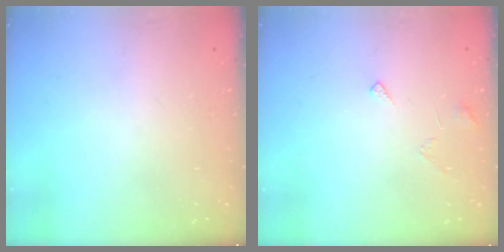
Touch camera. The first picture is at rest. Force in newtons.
{"total": 3.5, "press": 3.5, "slide": 0.4}